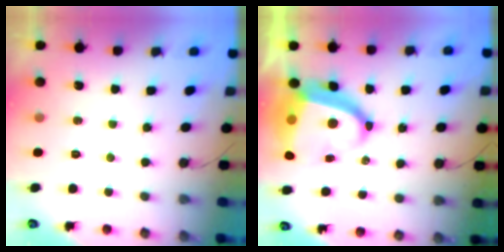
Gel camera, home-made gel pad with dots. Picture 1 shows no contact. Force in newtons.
{"total": 15.5, "press": 15.3, "slide": 2.3}